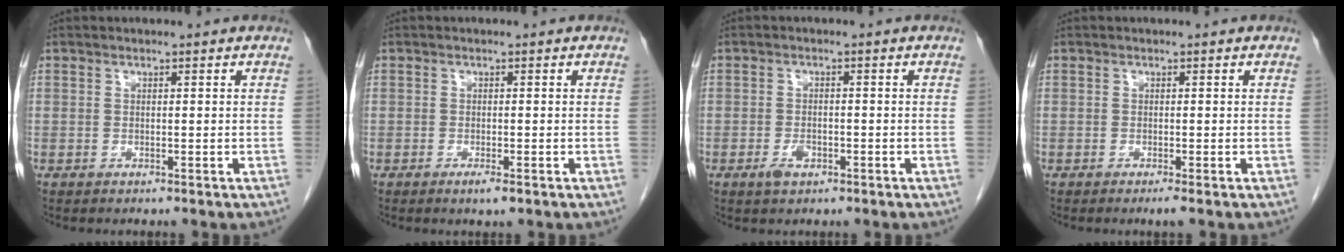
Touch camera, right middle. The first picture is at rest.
{"total": 1.6, "force": [-0.9, 0.3, 1.3], "torque": [-0.021, -0.003, -0.013]}
{"total": 2.5, "force": [-1.3, 1.3, 1.7], "torque": [-0.034, 0.002, -0.019]}
{"total": 1.0, "force": [-0.6, -0.2, 0.7], "torque": [-0.012, -0.002, -0.010]}